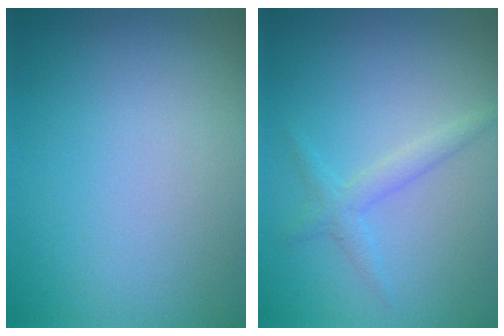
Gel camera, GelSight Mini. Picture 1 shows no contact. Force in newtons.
{"total": 1.7, "press": 1.7, "slide": 0.1}